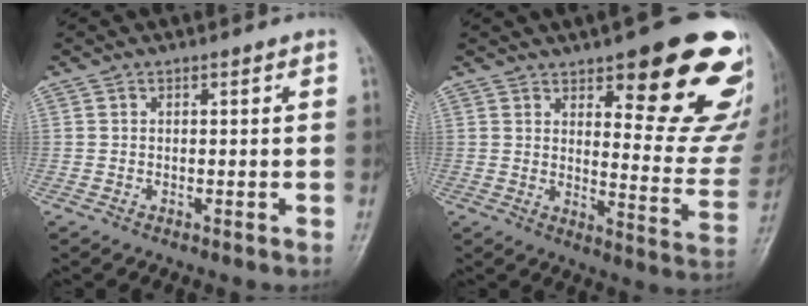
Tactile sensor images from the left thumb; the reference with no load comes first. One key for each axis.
{"total": 23.4, "fx": 12.7, "fy": 7.3, "fz": 18.3, "tx": -0.184, "ty": -0.066, "tz": 0.167}